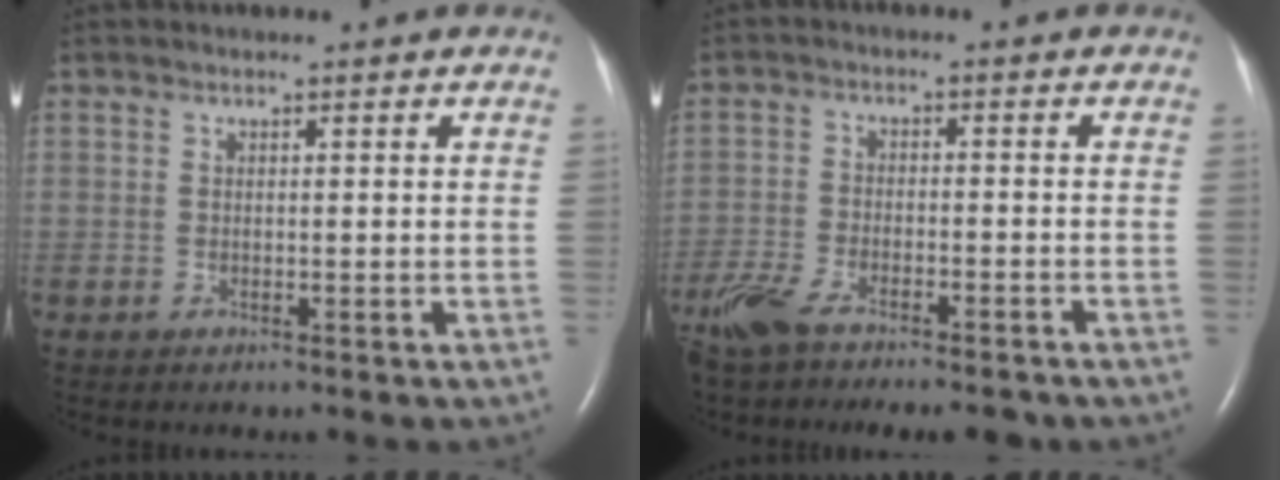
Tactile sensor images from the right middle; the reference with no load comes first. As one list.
[{"total": 11.9, "force": [-9.6, 3.2, 6.2], "torque": [-0.117, -0.012, -0.152]}]